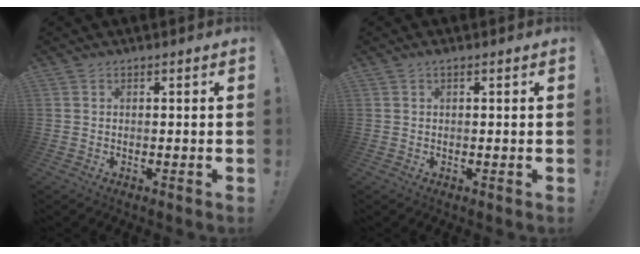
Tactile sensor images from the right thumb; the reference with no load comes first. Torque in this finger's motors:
{"motor_torque": [0.18, -0.21, -0.17, 0.07, 0.07]}